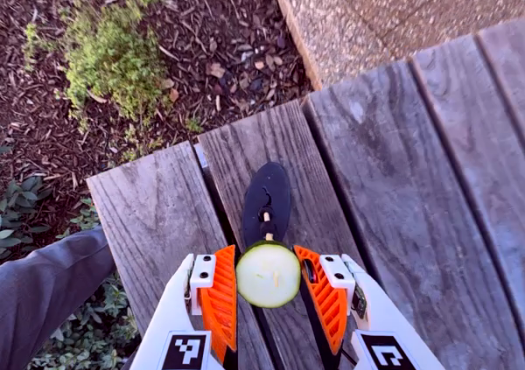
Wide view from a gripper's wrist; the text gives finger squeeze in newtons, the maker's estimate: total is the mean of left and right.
{"total": 9.8, "left": 9.3, "right": 10.4}